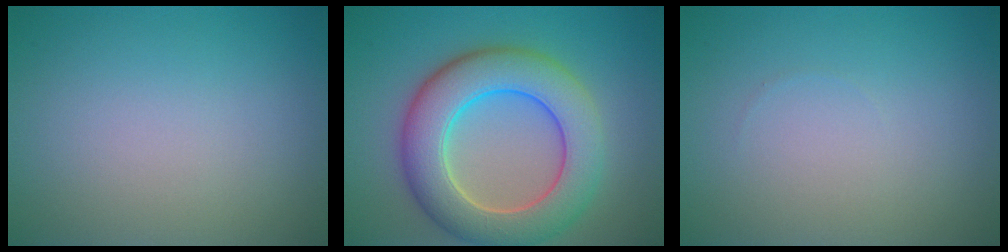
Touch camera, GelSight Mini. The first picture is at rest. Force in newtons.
{"total": 8.8, "press": 8.8, "slide": 0.2}
{"total": 0.0}